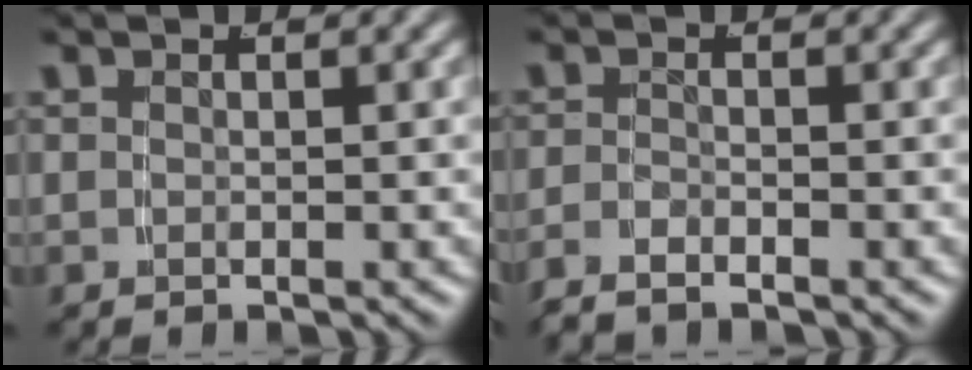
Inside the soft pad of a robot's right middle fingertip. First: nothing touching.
{"total": 2.1, "force": [-1.8, 0.7, 0.8], "torque": [-0.028, -0.010, -0.030]}